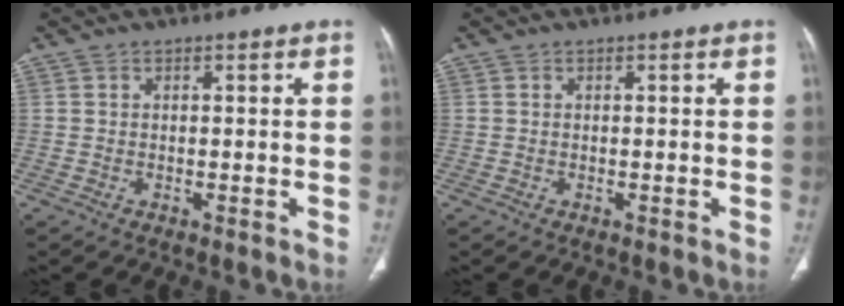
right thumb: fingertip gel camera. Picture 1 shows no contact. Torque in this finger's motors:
{"motor_torque": [0.00, 0.00, -0.16, 0.15, 0.00]}